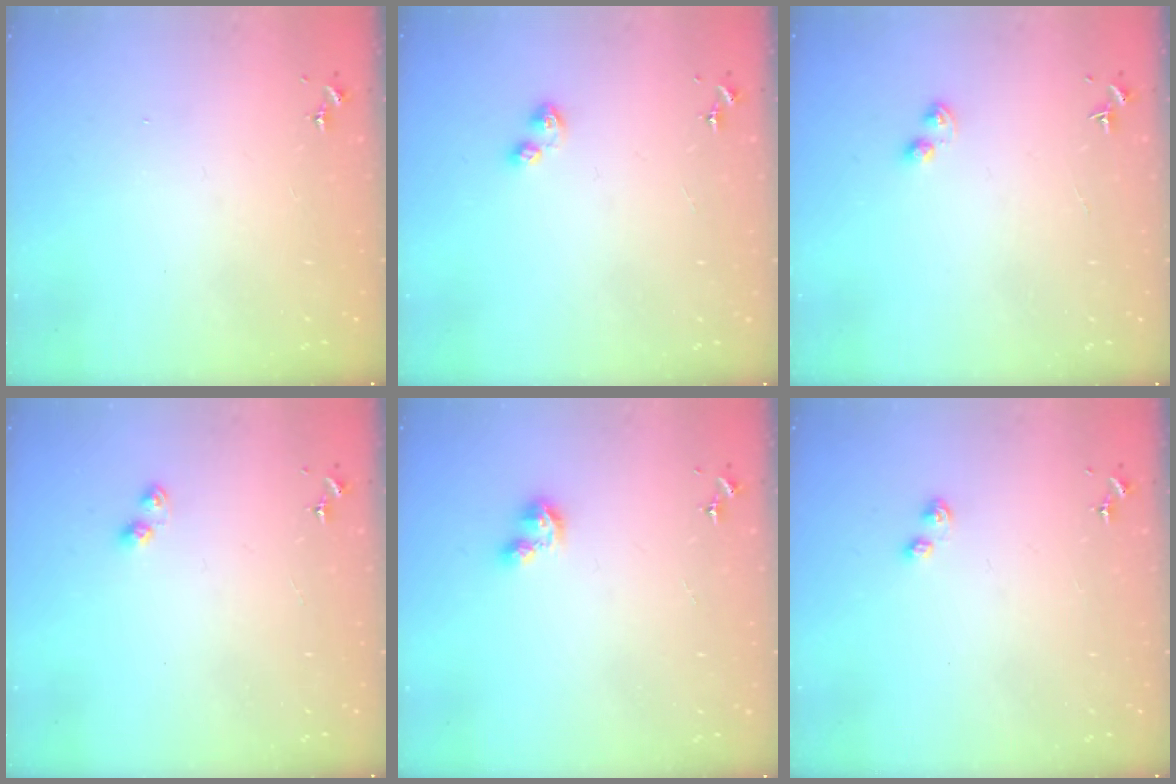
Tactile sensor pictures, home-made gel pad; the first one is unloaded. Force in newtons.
{"total": 4.8, "press": 4.8, "slide": 0.7}
{"total": 3.2, "press": 3.1, "slide": 0.5}
{"total": 3.0, "press": 3.0, "slide": 0.3}
{"total": 2.6, "press": 2.6, "slide": 0.3}
{"total": 3.0, "press": 2.9, "slide": 0.5}